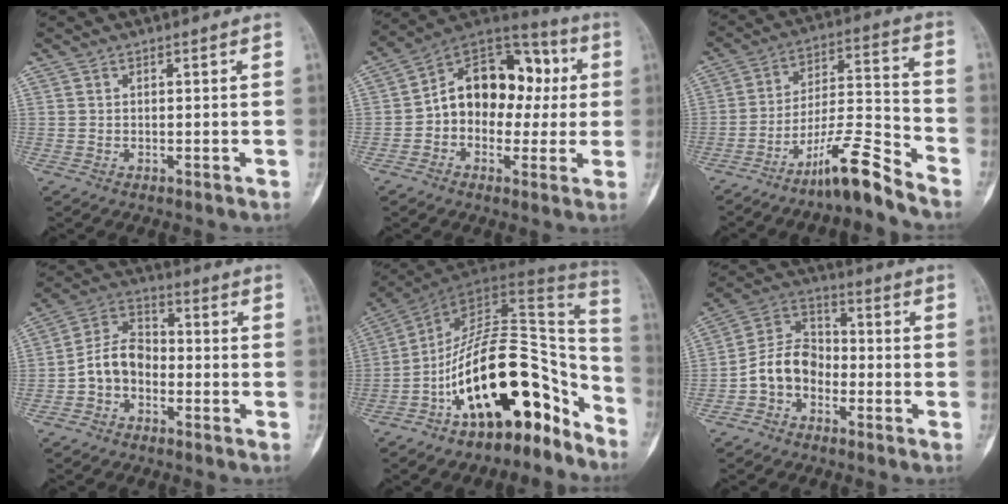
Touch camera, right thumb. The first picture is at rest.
{"total": 17.0, "force": [1.0, 12.2, 11.8], "torque": [-0.119, 0.046, 0.002]}
{"total": 11.7, "force": [-9.2, 0.9, 7.1], "torque": [-0.126, 0.087, -0.164]}
{"total": 8.1, "force": [-2.5, 5.9, 5.0], "torque": [-0.080, 0.039, -0.060]}
{"total": 21.3, "force": [-12.1, 10.0, 14.3], "torque": [-0.152, 0.142, -0.196]}
{"total": 9.1, "force": [-3.3, 6.8, 5.0], "torque": [-0.080, 0.043, -0.075]}